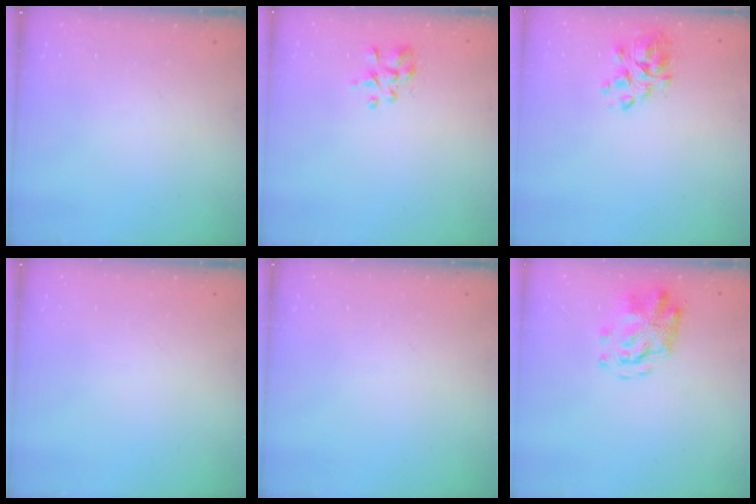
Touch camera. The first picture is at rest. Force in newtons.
{"total": 2.9, "press": 2.7, "slide": 1.0}
{"total": 7.1, "press": 6.7, "slide": 2.3}
{"total": 0.0}
{"total": 0.0}
{"total": 4.3, "press": 4.2, "slide": 1.1}